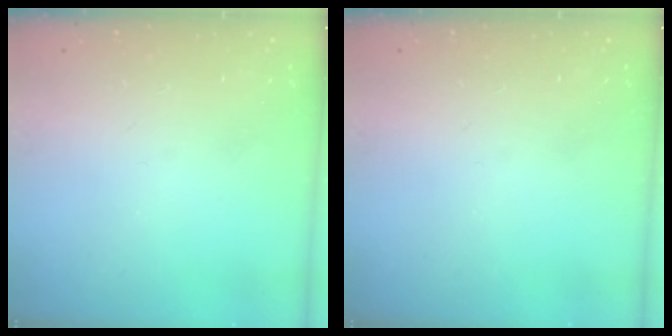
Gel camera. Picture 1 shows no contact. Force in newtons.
{"total": 0.0}